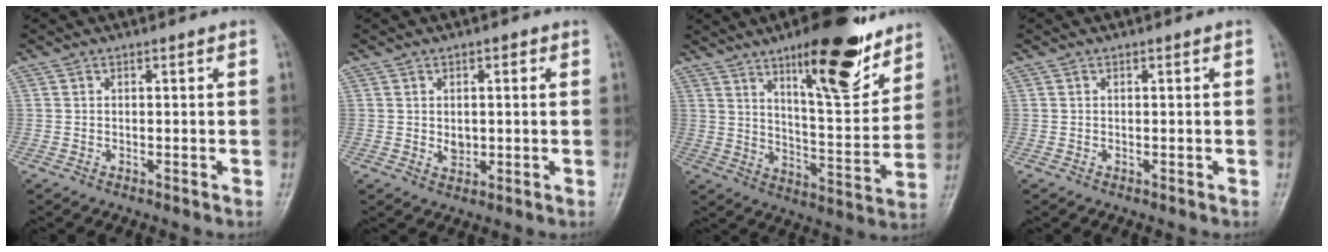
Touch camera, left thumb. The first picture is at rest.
{"total": 3.1, "force": [0.2, 2.5, 1.9], "torque": [-0.012, -0.003, 0.005]}
{"total": 18.5, "force": [11.7, 5.2, 13.4], "torque": [-0.161, -0.070, 0.184]}
{"total": 0.0}